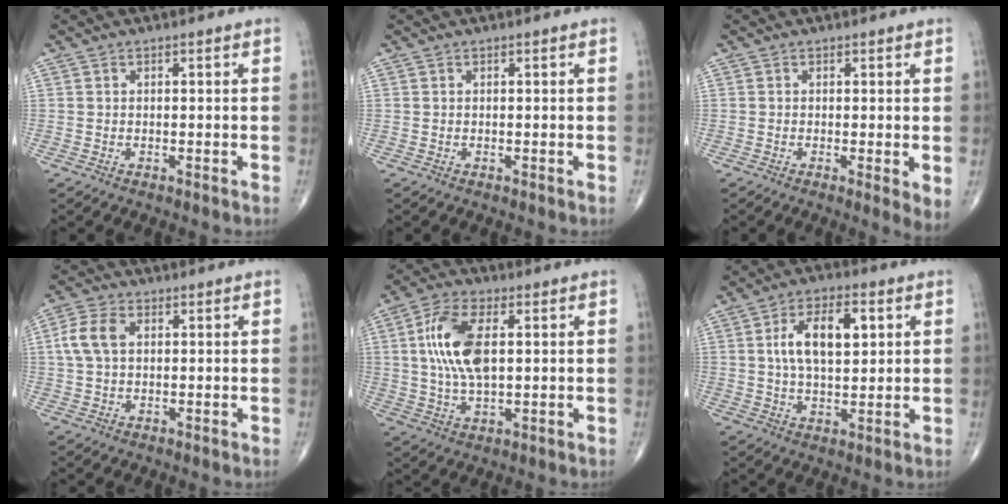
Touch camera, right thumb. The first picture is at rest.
{"total": 0.0}
{"total": 3.1, "force": [-0.2, 0.6, 3.0], "torque": [-0.048, -0.012, -0.007]}
{"total": 6.4, "force": [1.3, 4.0, 4.8], "torque": [-0.110, 0.013, 0.023]}
{"total": 14.2, "force": [2.4, 7.0, 12.1], "torque": [-0.248, 0.006, 0.045]}
{"total": 11.1, "force": [2.7, 5.5, 9.3], "torque": [-0.150, 0.002, 0.045]}